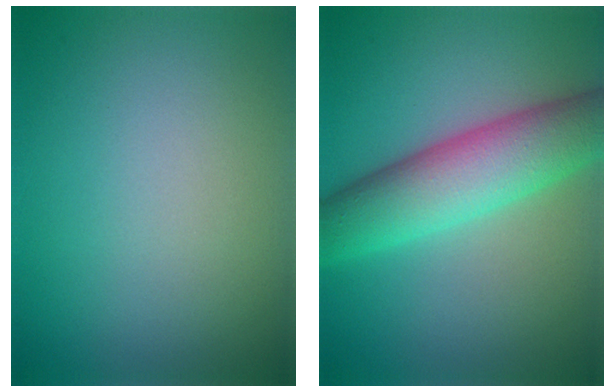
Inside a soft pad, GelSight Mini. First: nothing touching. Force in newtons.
{"total": 7.5, "press": 7.5, "slide": 0.2}